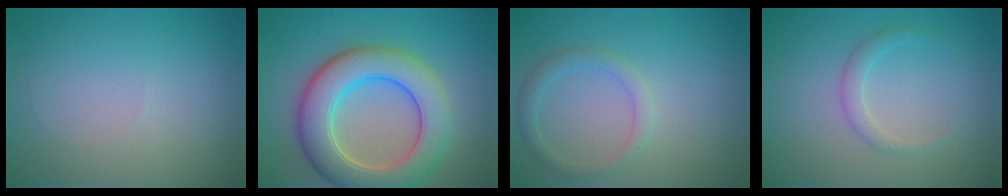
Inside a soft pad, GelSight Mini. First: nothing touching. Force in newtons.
{"total": 8.4, "press": 8.4, "slide": 0.5}
{"total": 1.8, "press": 1.8, "slide": 0.1}
{"total": 1.5, "press": 1.5, "slide": 0.2}